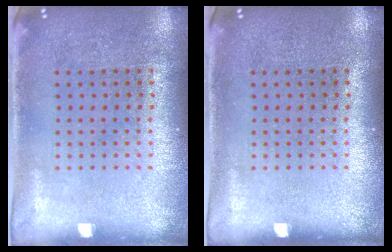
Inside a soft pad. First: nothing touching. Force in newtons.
{"total": 0.0}